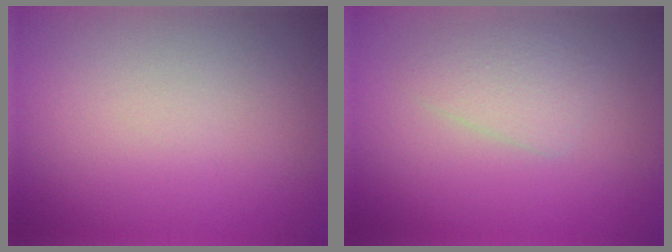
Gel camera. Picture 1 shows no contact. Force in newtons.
{"total": 2.1, "press": 2.1, "slide": 0.0}